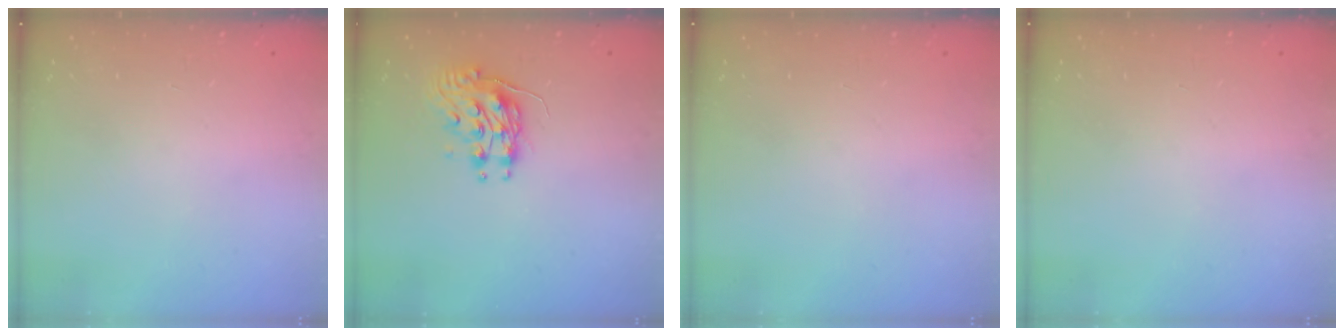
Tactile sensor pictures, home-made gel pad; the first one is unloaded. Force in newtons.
{"total": 9.3, "press": 9.3, "slide": 0.1}
{"total": 0.0}
{"total": 0.0}